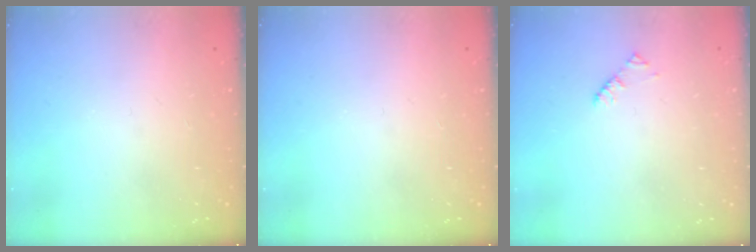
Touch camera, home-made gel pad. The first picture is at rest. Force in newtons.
{"total": 0.0}
{"total": 1.9, "press": 1.9, "slide": 0.3}